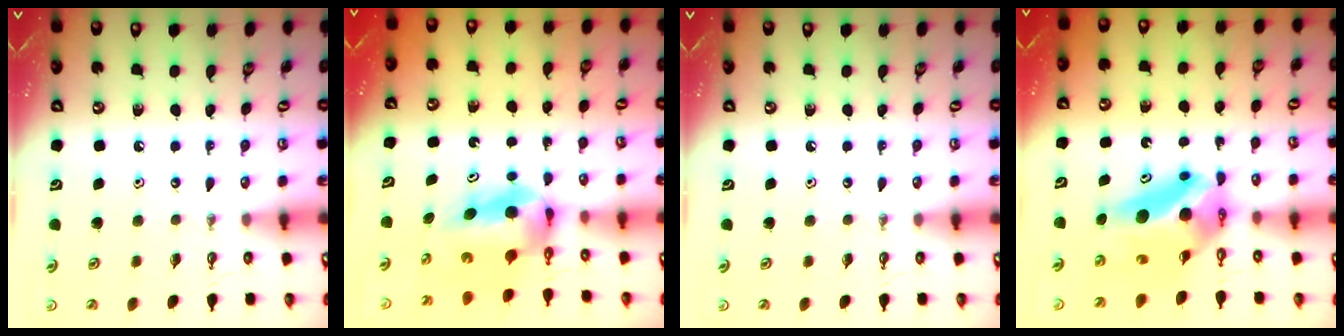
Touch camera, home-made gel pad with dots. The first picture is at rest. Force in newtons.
{"total": 5.6, "press": 5.3, "slide": 1.8}
{"total": 0.0}
{"total": 8.7, "press": 8.3, "slide": 2.3}